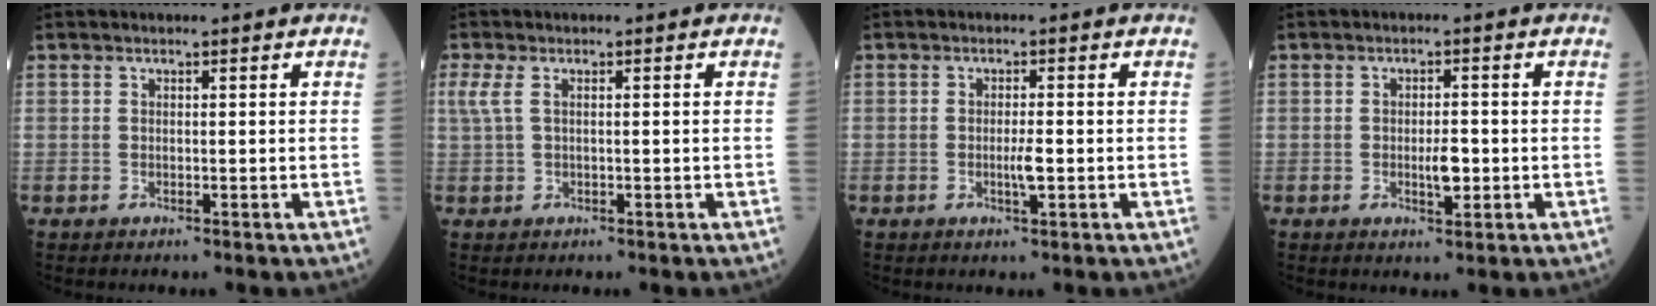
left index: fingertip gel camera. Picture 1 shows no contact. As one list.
[{"total": 2.4, "force": [0.7, 0.8, 2.1], "torque": [-0.065, 0.016, 0.022]}, {"total": 2.1, "force": [-0.7, 0.2, 2.0], "torque": [-0.037, -0.005, -0.013]}, {"total": 3.0, "force": [-0.8, 1.0, 2.7], "torque": [-0.045, -0.003, -0.012]}]